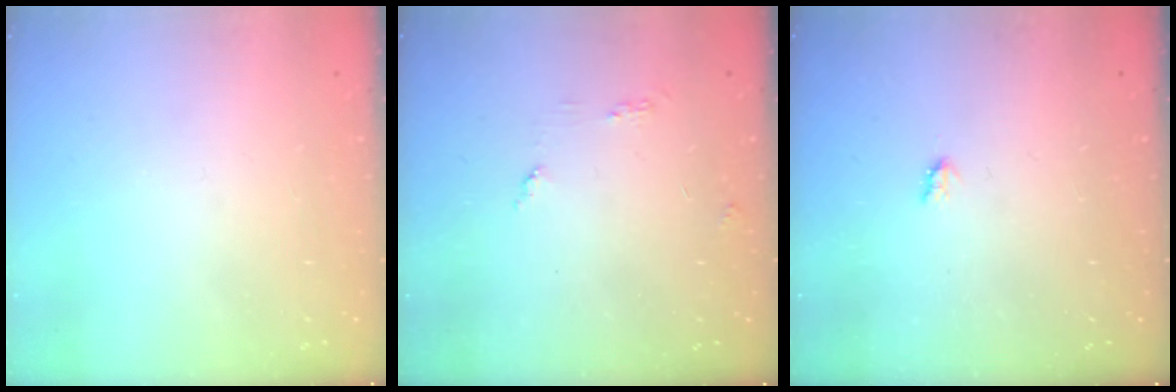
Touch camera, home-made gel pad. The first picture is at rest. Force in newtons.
{"total": 3.9, "press": 3.9, "slide": 0.3}
{"total": 1.9, "press": 1.9, "slide": 0.3}